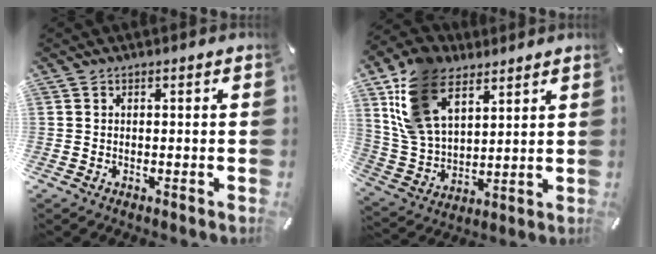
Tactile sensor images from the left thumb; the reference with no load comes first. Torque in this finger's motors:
{"motor_torque": [3.35, 1.66, 1.40, -1.37, 0.74]}